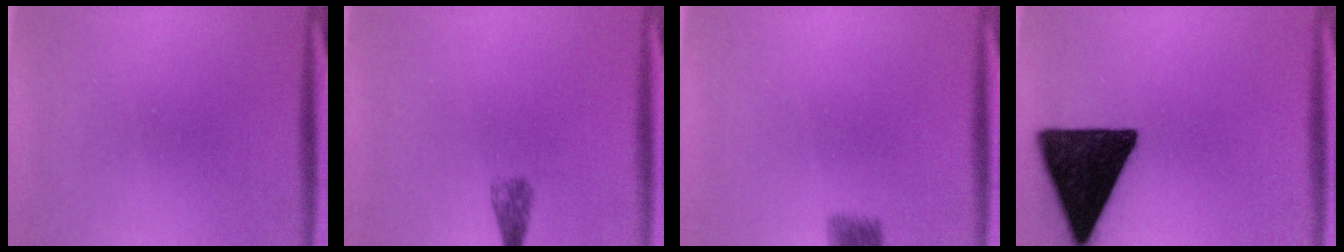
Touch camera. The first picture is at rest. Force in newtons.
{"total": 1.4}
{"total": 3.0}
{"total": 18.1}